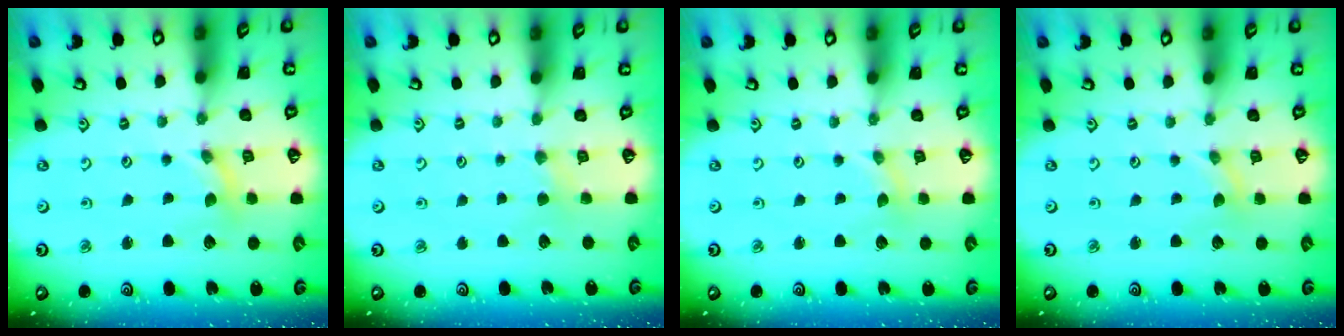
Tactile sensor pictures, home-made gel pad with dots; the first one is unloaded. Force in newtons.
{"total": 1.8, "press": 1.8, "slide": 0.4}
{"total": 0.0}
{"total": 0.0}